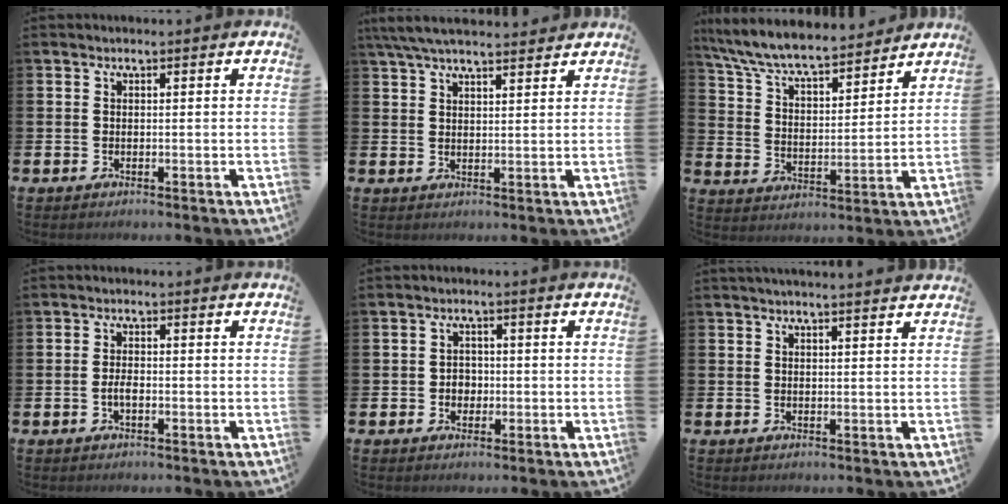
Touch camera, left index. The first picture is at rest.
{"total": 5.6, "force": [5.1, 1.1, 2.1], "torque": [-0.053, -0.013, 0.095]}
{"total": 8.1, "force": [7.5, 1.3, 2.7], "torque": [-0.090, -0.052, 0.132]}
{"total": 1.8, "force": [-0.5, 0.8, 1.5], "torque": [-0.027, 0.000, -0.011]}
{"total": 2.2, "force": [-0.3, 2.0, 0.8], "torque": [-0.011, 0.003, -0.011]}
{"total": 2.0, "force": [2.0, -0.2, 0.3], "torque": [0.001, -0.011, 0.034]}